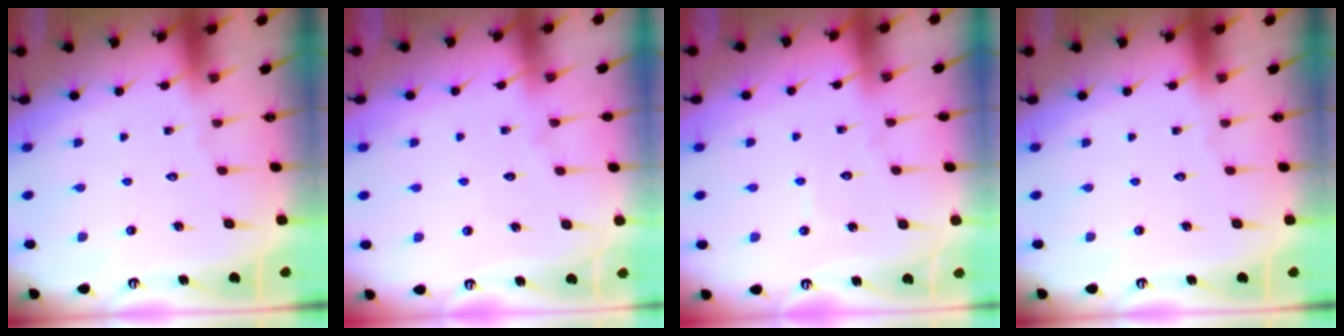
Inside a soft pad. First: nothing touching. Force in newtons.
{"total": 3.0, "press": 3.0, "slide": 0.3}
{"total": 2.7, "press": 2.6, "slide": 0.3}
{"total": 0.0}